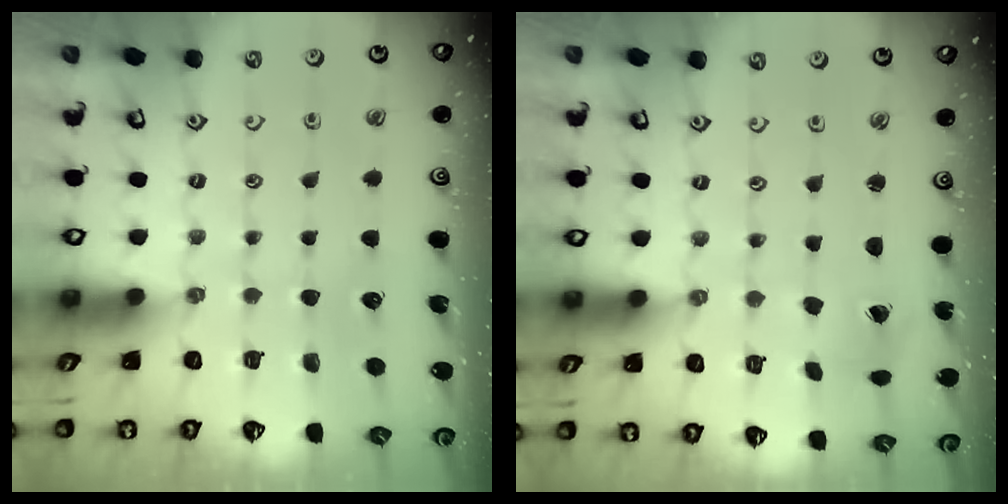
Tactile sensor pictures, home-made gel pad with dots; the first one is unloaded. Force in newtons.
{"total": 1.2, "press": 1.2, "slide": 0.1}